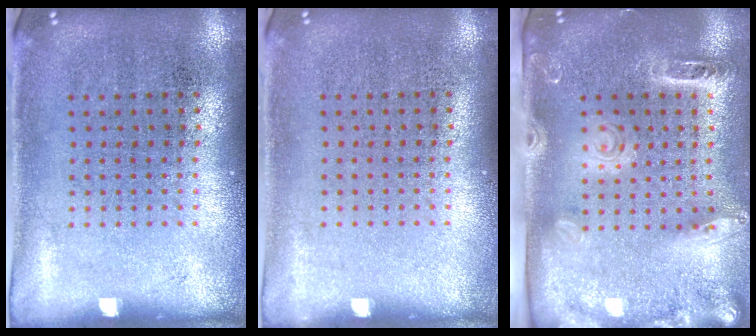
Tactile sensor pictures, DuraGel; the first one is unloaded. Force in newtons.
{"total": 0.0}
{"total": 2.7, "press": 2.1, "slide": 1.8}